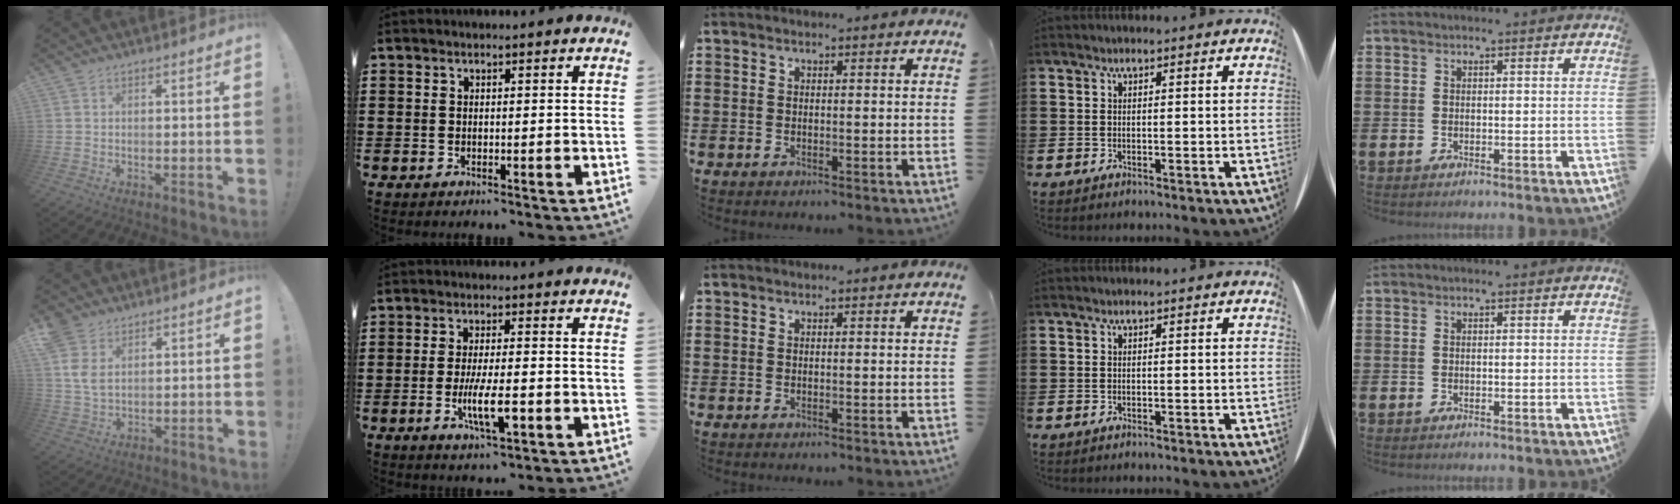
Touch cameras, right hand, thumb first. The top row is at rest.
{"thumb": {"total": 7.5, "force": [3.9, 4.9, 4.2], "torque": [-0.081, -0.013, 0.076]}, "index": {"total": 6.9, "force": [-2.2, 1.7, 6.4], "torque": [-0.117, -0.007, -0.036]}}